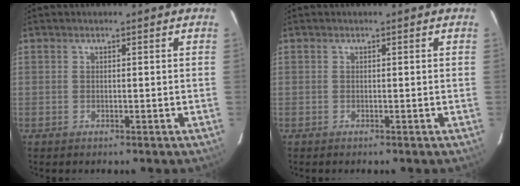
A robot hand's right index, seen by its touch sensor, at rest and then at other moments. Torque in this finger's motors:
{"motor_torque": [0.05, -0.04, 0.03, 0.01]}